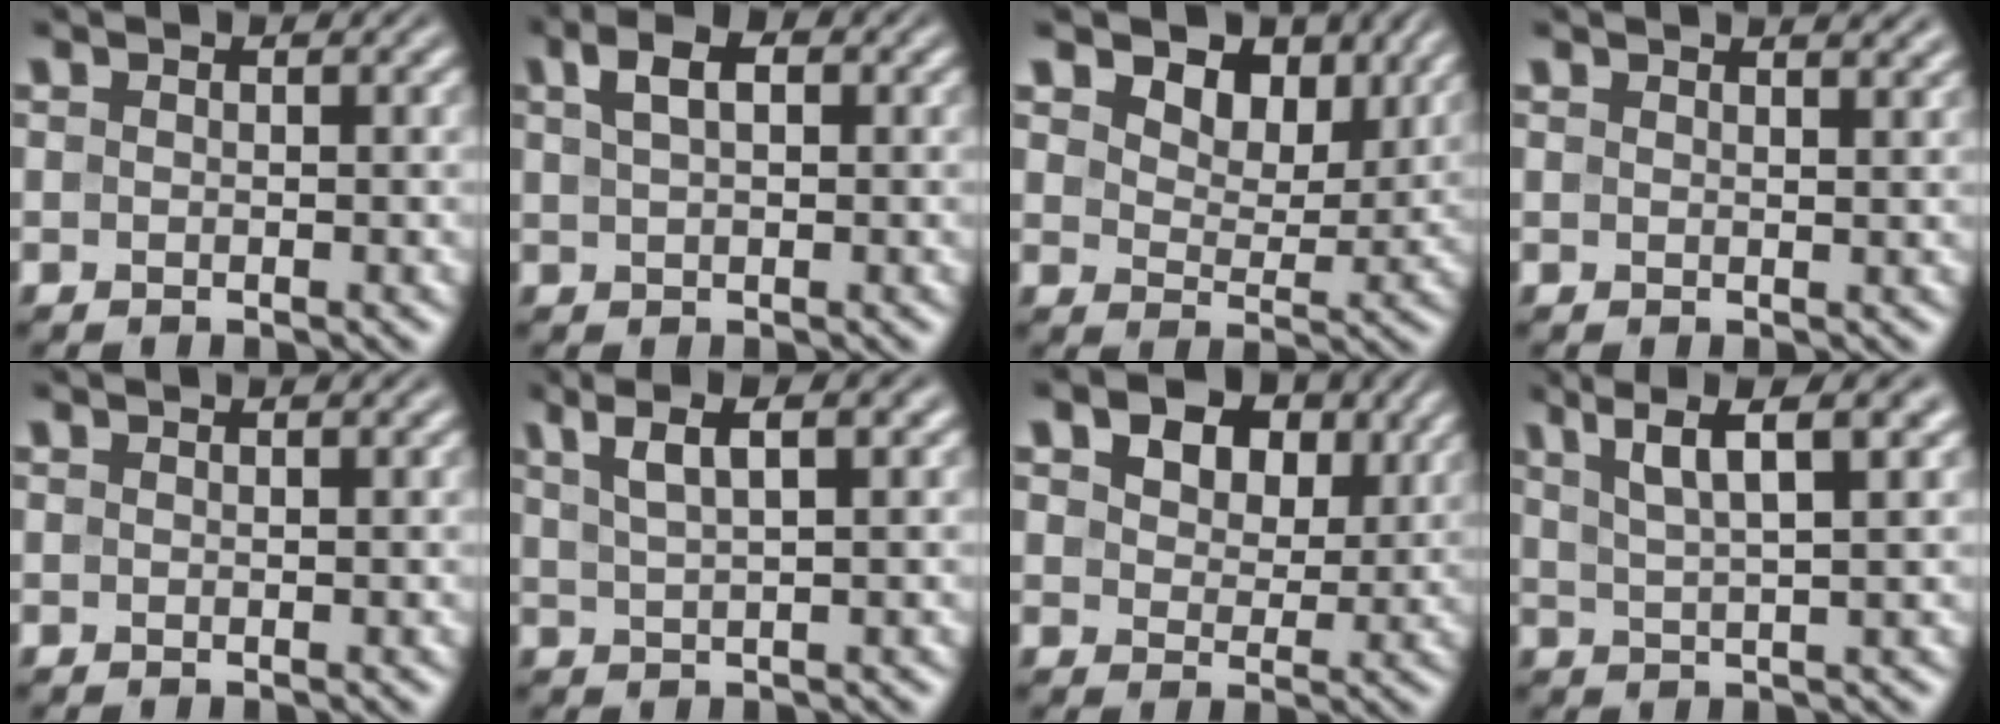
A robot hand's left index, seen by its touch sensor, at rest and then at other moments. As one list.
[{"total": 3.3, "force": [1.4, 1.7, 2.5], "torque": [-0.044, 0.011, 0.018]}, {"total": 7.2, "force": [4.5, 4.0, 3.9], "torque": [-0.070, -0.005, 0.063]}, {"total": 2.5, "force": [2.1, 0.8, 1.2], "torque": [-0.003, 0.013, 0.011]}, {"total": 0.8, "force": [0.6, 0.2, 0.4], "torque": [-0.003, 0.003, 0.006]}, {"total": 5.3, "force": [3.0, 1.4, 4.1], "torque": [-0.060, 0.018, 0.035]}, {"total": 7.9, "force": [4.2, 4.7, 4.7], "torque": [-0.082, 0.006, 0.056]}, {"total": 6.4, "force": [3.7, 1.2, 5.1], "torque": [-0.077, 0.014, 0.062]}]